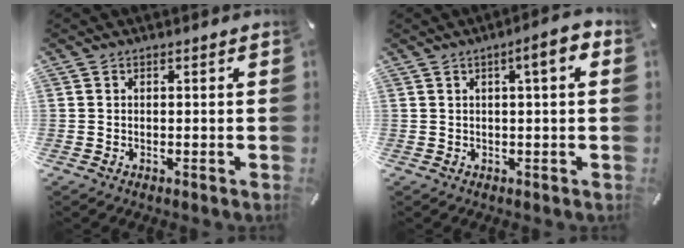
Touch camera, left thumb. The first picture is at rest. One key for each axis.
{"total": 5.8, "fx": 1.8, "fy": 1.0, "fz": 5.4, "tx": -0.080, "ty": -0.004, "tz": 0.023}